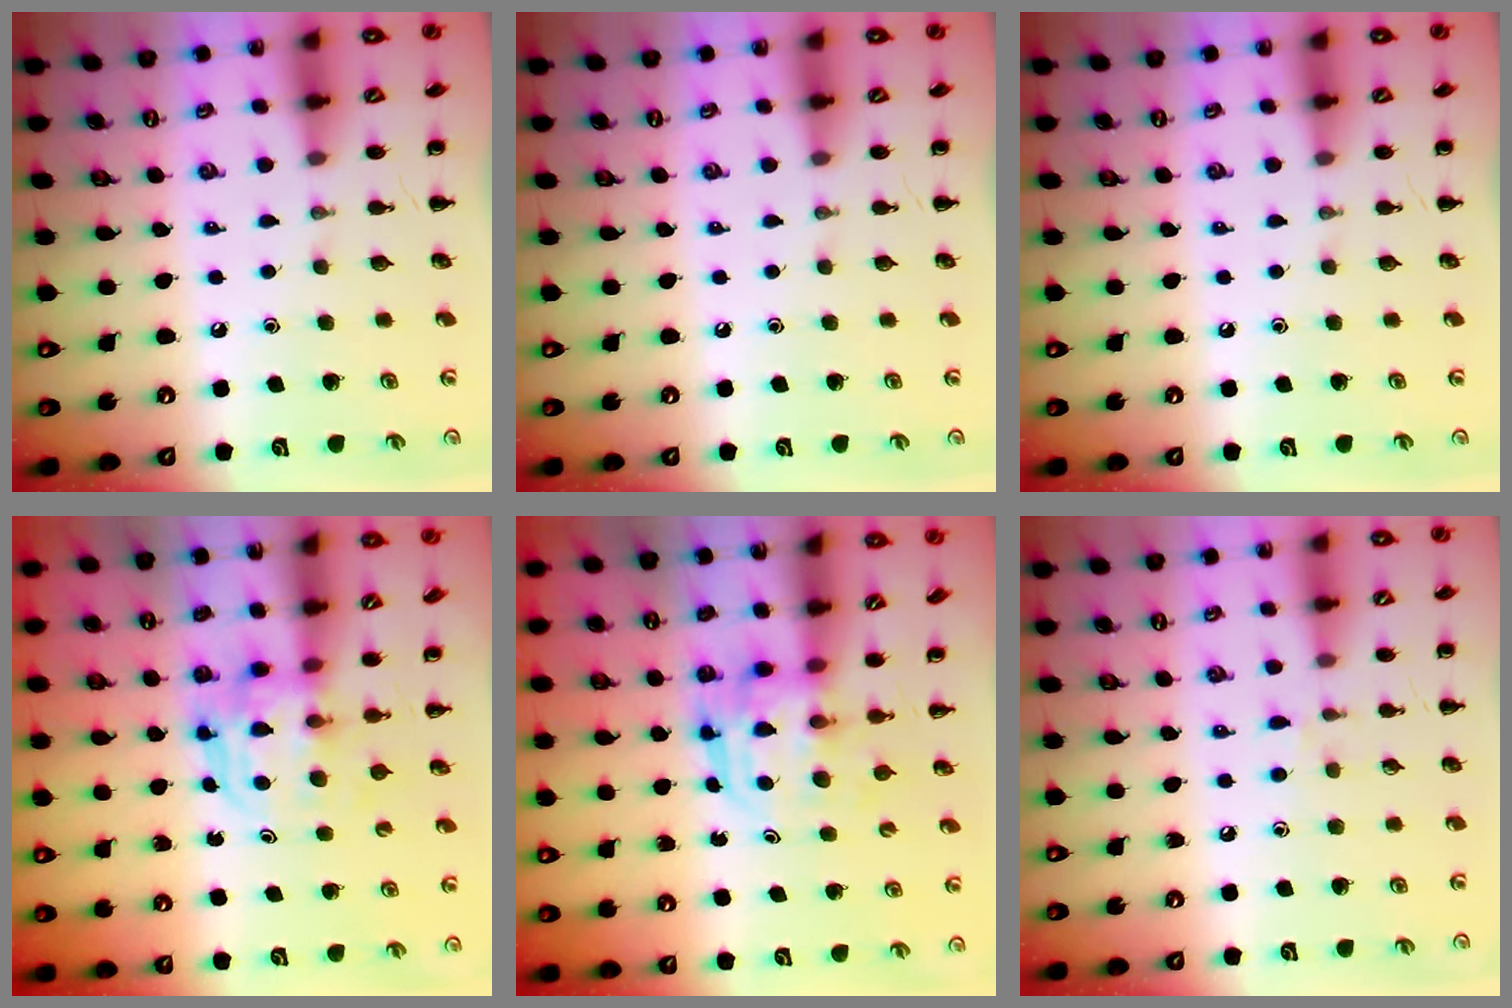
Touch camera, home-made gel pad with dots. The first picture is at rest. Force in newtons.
{"total": 0.0}
{"total": 0.0}
{"total": 3.6, "press": 3.6, "slide": 0.2}
{"total": 3.0, "press": 3.0, "slide": 0.2}
{"total": 6.4, "press": 6.0, "slide": 2.2}